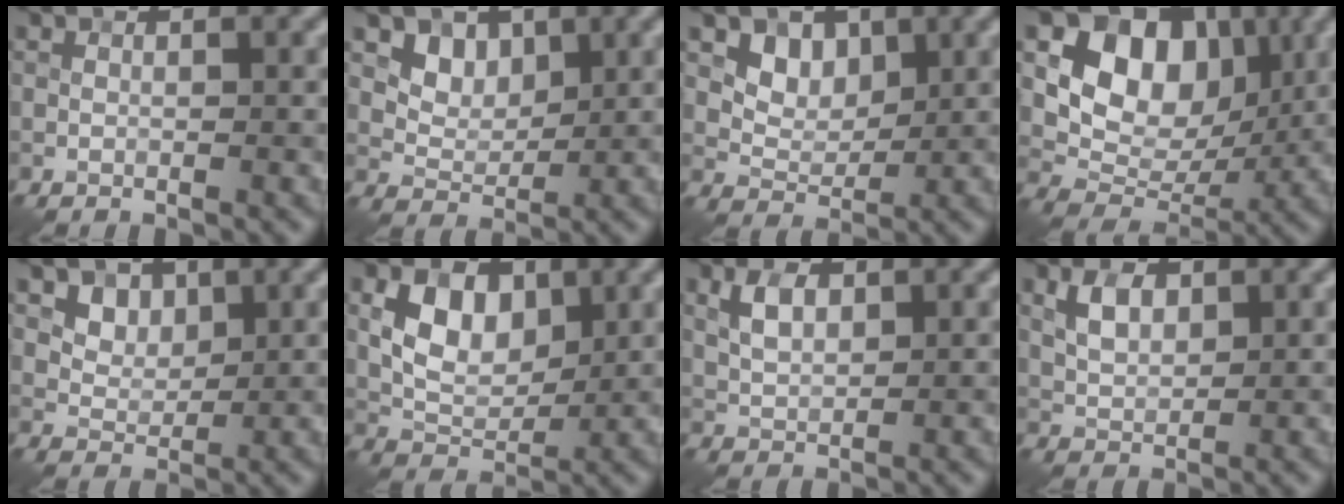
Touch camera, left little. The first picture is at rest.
{"total": 3.2, "force": [1.6, 2.3, 1.4], "torque": [-0.028, -0.022, 0.043]}
{"total": 3.2, "force": [1.5, 2.4, 1.5], "torque": [-0.029, -0.014, 0.033]}
{"total": 9.4, "force": [2.6, 7.1, 5.5], "torque": [-0.072, -0.009, 0.037]}
{"total": 2.6, "force": [1.3, 2.0, 1.1], "torque": [-0.021, -0.019, 0.039]}
{"total": 5.5, "force": [1.5, 3.6, 3.8], "torque": [-0.070, -0.001, 0.025]}
{"total": 2.8, "force": [1.0, 1.7, 2.0], "torque": [-0.042, 0.002, 0.020]}
{"total": 3.0, "force": [1.1, 1.9, 2.1], "torque": [-0.042, 0.002, 0.022]}